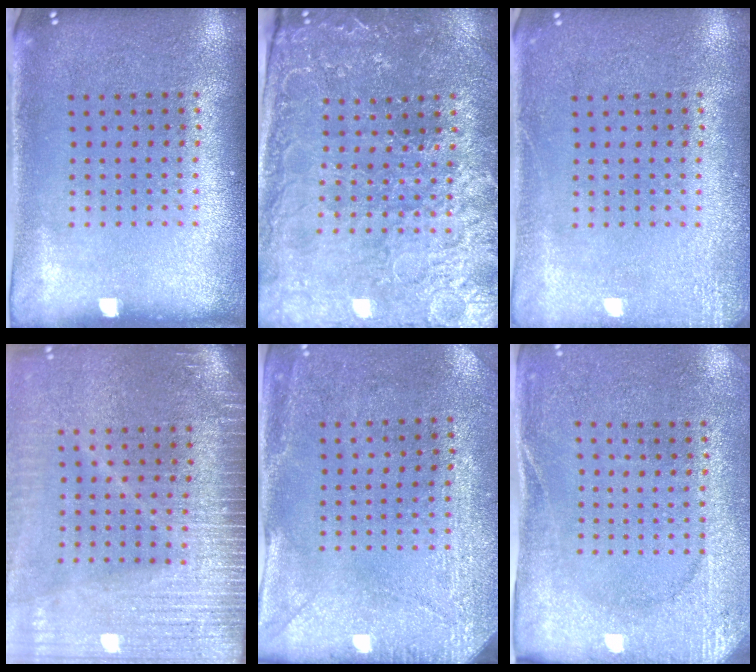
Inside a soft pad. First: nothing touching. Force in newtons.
{"total": 3.2, "press": 3.2, "slide": 0.4}
{"total": 1.9, "press": 1.9, "slide": 0.3}
{"total": 3.8, "press": 3.3, "slide": 1.9}
{"total": 2.9, "press": 2.3, "slide": 1.8}
{"total": 2.6, "press": 2.4, "slide": 1.0}